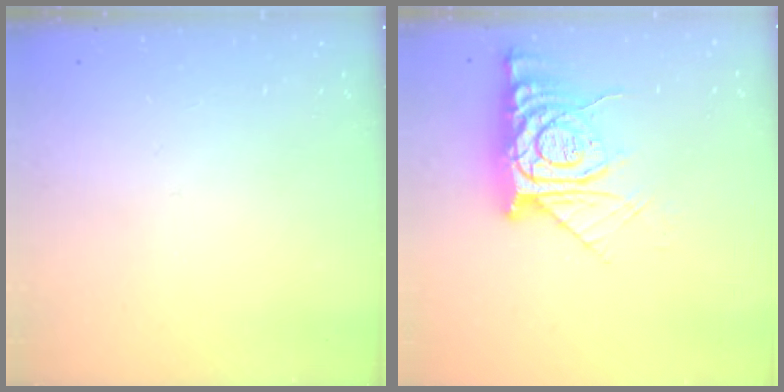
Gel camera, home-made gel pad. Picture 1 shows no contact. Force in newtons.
{"total": 13.8, "press": 13.7, "slide": 1.3}